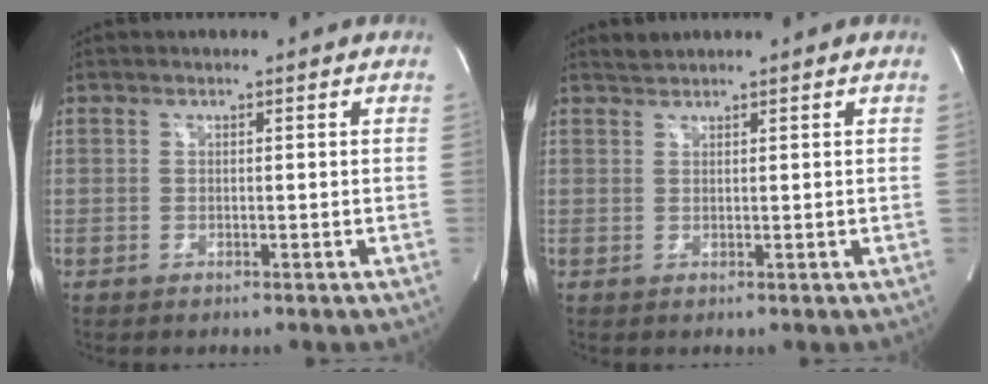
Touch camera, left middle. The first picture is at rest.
{"total": 1.1, "force": [1.0, -0.1, -0.2], "torque": [-0.004, 0.006, 0.025]}